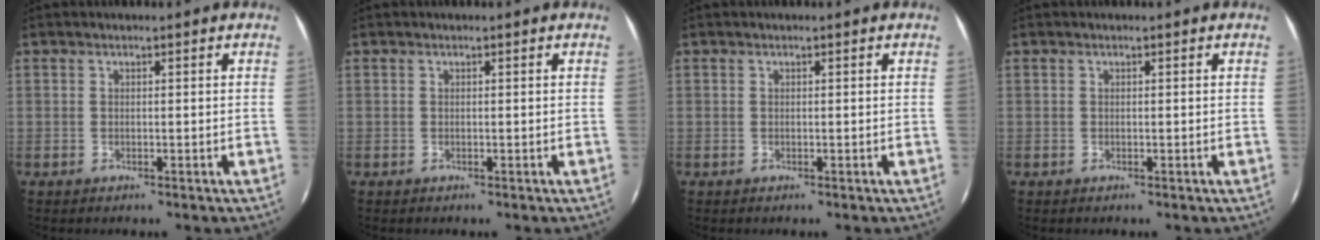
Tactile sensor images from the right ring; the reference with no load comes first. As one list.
[{"total": 0.0}, {"total": 0.0}, {"total": 0.0}]